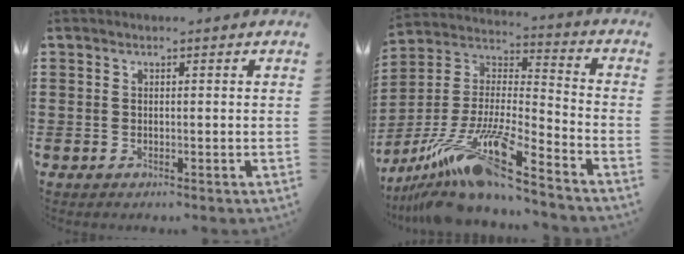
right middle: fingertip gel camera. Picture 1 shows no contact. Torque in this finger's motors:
{"motor_torque": [2.14, 0.00, 1.05, 0.21]}